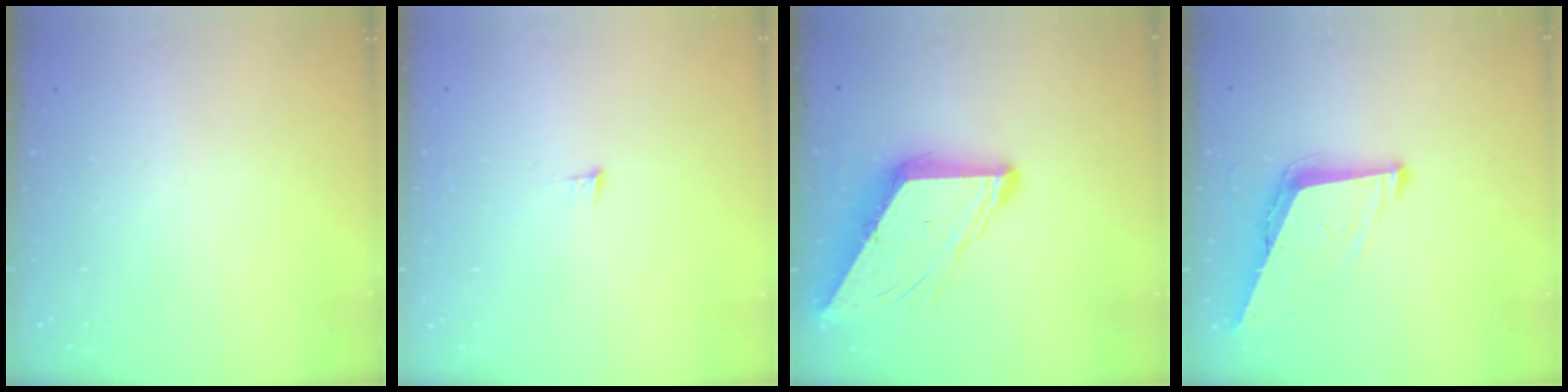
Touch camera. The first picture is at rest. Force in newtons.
{"total": 5.2, "press": 5.0, "slide": 1.3}
{"total": 10.3, "press": 10.3, "slide": 1.1}
{"total": 9.3, "press": 8.9, "slide": 2.7}